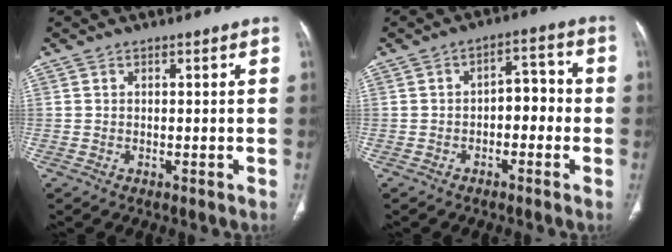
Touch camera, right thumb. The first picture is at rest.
{"total": 5.7, "force": [-1.3, 3.4, 4.3], "torque": [-0.038, 0.033, -0.027]}